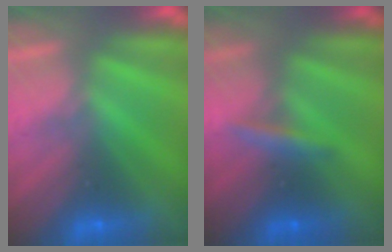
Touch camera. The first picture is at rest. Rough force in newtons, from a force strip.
{"total": 2.4}